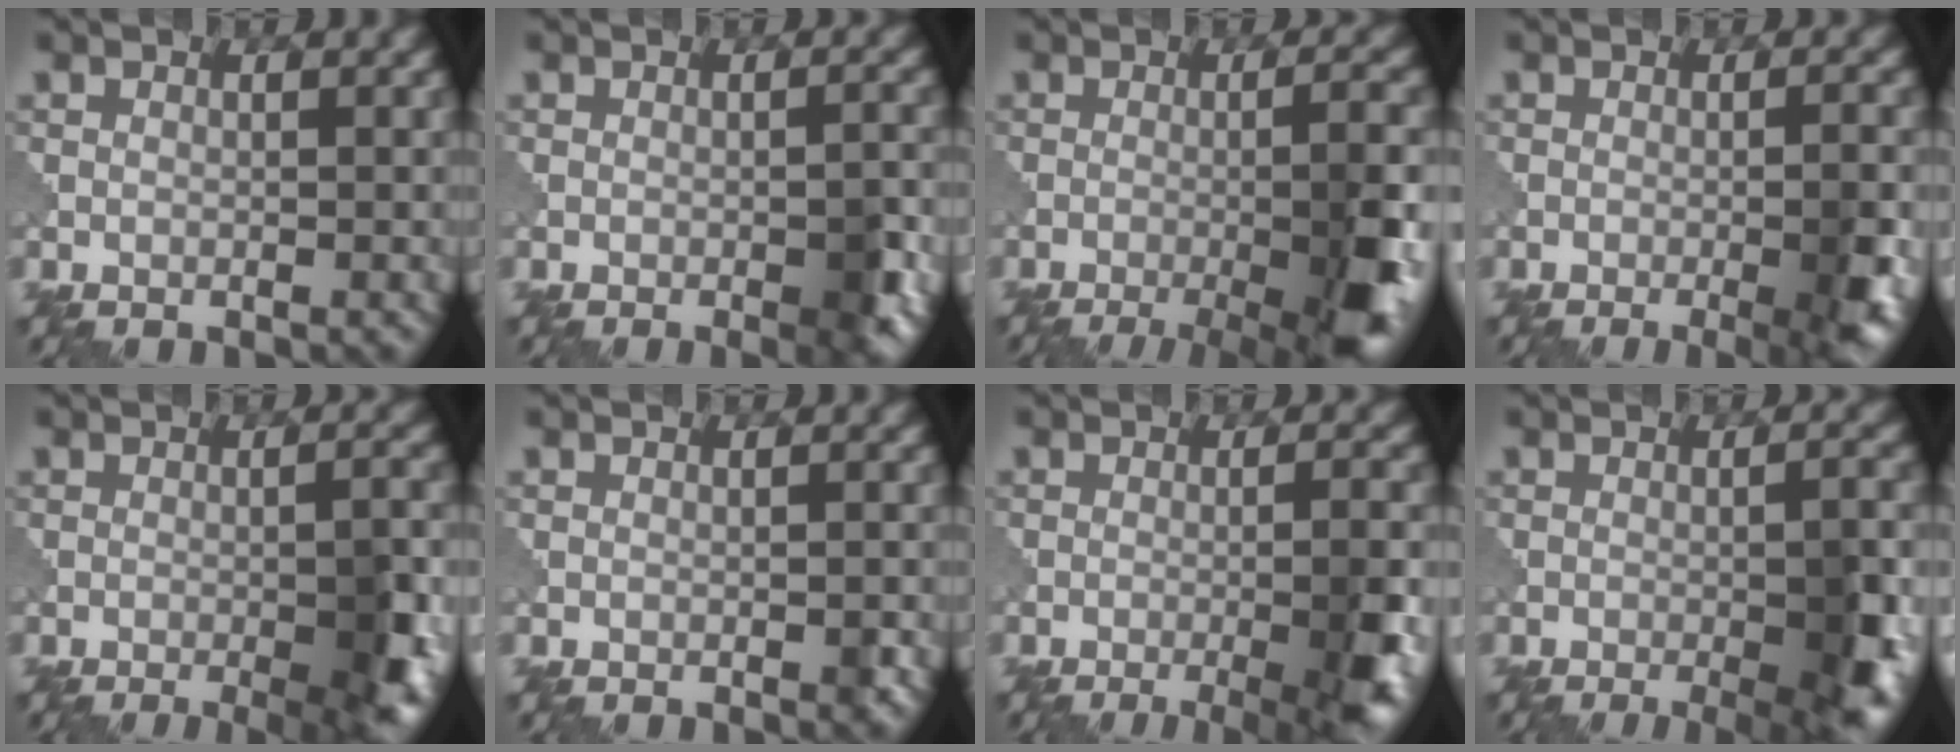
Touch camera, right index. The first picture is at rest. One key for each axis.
{"total": 3.3, "fx": -1.3, "fy": 0.7, "fz": 2.9, "tx": -0.047, "ty": -0.001, "tz": -0.019}
{"total": 10.3, "fx": -4.4, "fy": 2.6, "fz": 9.0, "tx": -0.113, "ty": 0.002, "tz": -0.059}
{"total": 6.0, "fx": -2.0, "fy": 1.6, "fz": 5.4, "tx": -0.074, "ty": -0.003, "tz": -0.021}
{"total": 6.7, "fx": -2.1, "fy": 1.6, "fz": 6.1, "tx": -0.086, "ty": -0.005, "tz": -0.023}
{"total": 0.7, "fx": -0.3, "fy": 0.2, "fz": 0.6, "tx": -0.011, "ty": 0.002, "tz": -0.004}
{"total": 8.1, "fx": -3.0, "fy": 2.4, "fz": 7.2, "tx": -0.087, "ty": -0.002, "tz": -0.033}
{"total": 7.8, "fx": -2.4, "fy": 1.9, "fz": 7.2, "tx": -0.097, "ty": -0.005, "tz": -0.025}